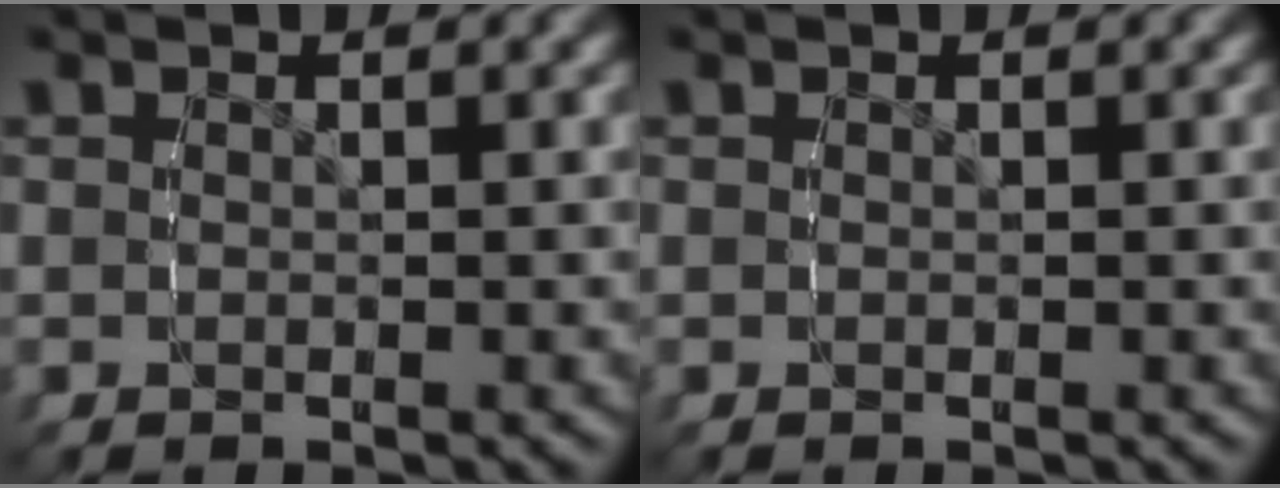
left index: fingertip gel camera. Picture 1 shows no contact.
{"total": 0.0}